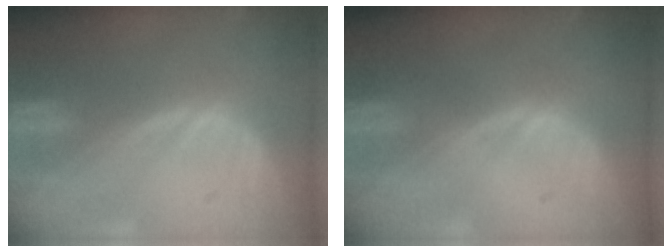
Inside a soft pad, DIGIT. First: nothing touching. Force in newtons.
{"total": 0.0}